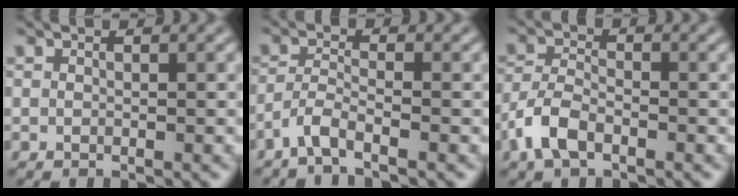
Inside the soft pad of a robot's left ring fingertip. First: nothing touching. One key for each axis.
{"total": 2.6, "fx": -1.9, "fy": 0.3, "fz": 1.6, "tx": -0.034, "ty": -0.001, "tz": -0.048}
{"total": 3.6, "fx": -2.1, "fy": 1.8, "fz": 2.4, "tx": -0.050, "ty": 0.001, "tz": -0.052}